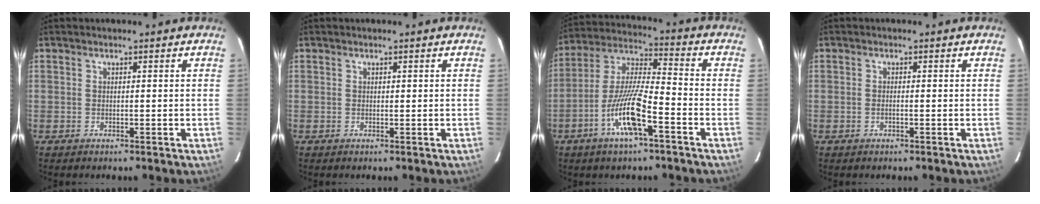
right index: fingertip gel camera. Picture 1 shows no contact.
{"total": 0.0}
{"total": 12.5, "force": [-5.6, 1.9, 11.0], "torque": [-0.221, 0.000, -0.106]}
{"total": 0.8, "force": [-0.3, 0.1, 0.7], "torque": [-0.016, 0.001, -0.004]}